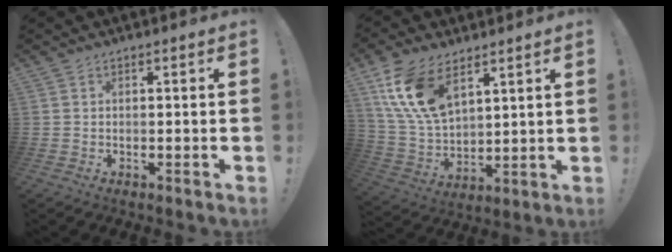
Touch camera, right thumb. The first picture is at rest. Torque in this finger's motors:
{"motor_torque": [0.03, 0.63, 1.05, 1.15, 0.14]}